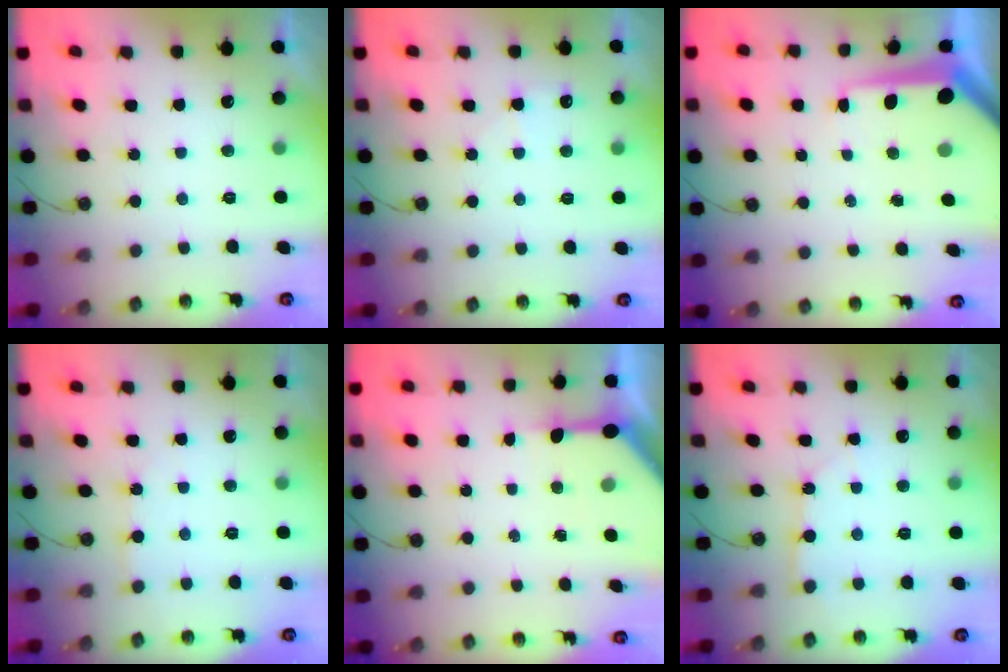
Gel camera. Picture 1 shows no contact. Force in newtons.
{"total": 5.1, "press": 5.1, "slide": 0.7}
{"total": 8.9, "press": 8.9, "slide": 0.9}
{"total": 2.9, "press": 2.9, "slide": 0.4}
{"total": 6.2, "press": 6.1, "slide": 0.7}
{"total": 2.8, "press": 2.8, "slide": 0.2}